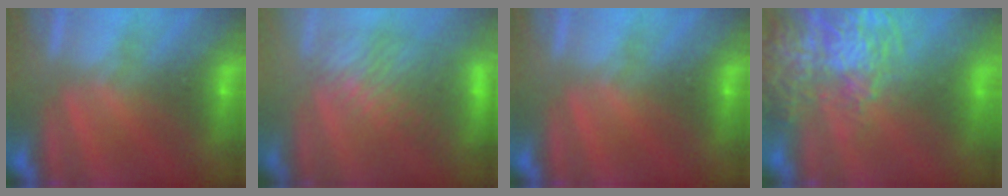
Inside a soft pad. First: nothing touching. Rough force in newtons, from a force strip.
{"total": 4.4}
{"total": 0.0}
{"total": 7.2}